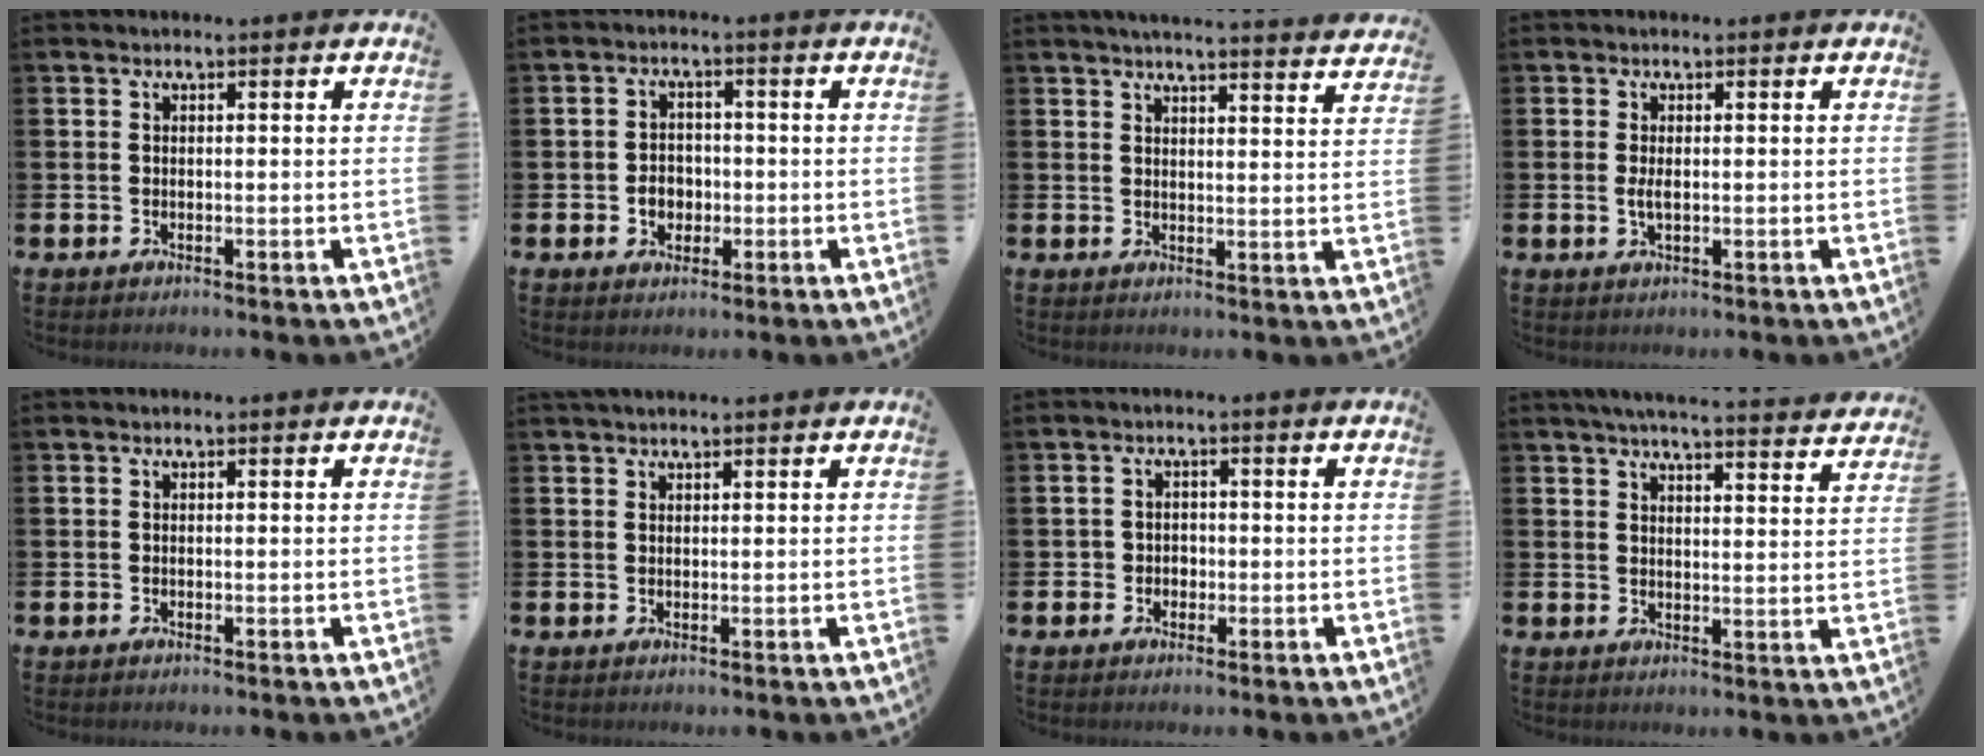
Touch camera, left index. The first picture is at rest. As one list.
[{"total": 3.3, "force": [-0.8, 2.7, 1.6], "torque": [-0.022, -0.001, -0.022]}, {"total": 4.3, "force": [4.2, -0.8, 0.5], "torque": [-0.017, -0.028, 0.073]}, {"total": 1.7, "force": [0.0, 0.7, 1.6], "torque": [-0.023, 0.000, -0.003]}, {"total": 0.0}, {"total": 1.3, "force": [1.2, 0.1, 0.4], "torque": [-0.006, 0.000, 0.022]}, {"total": 1.8, "force": [-0.5, 1.7, 0.2], "torque": [-0.001, 0.004, -0.016]}, {"total": 5.0, "force": [4.8, -0.3, 1.2], "torque": [-0.026, -0.033, 0.082]}]